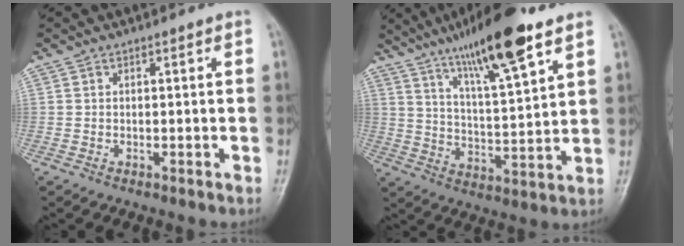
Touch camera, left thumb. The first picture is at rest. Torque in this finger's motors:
{"motor_torque": [1.20, -0.12, 1.62, -1.16, 0.13]}